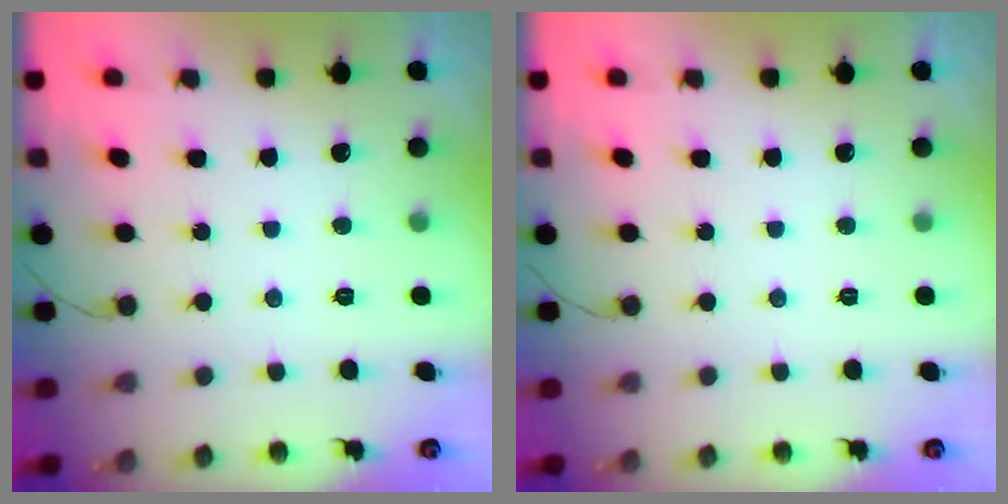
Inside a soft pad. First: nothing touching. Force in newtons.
{"total": 0.0}